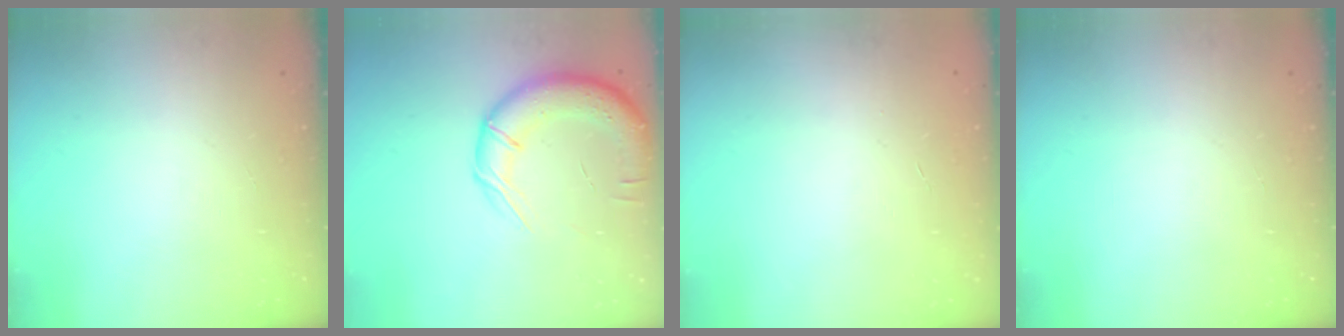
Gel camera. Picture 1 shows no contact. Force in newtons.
{"total": 15.0, "press": 14.6, "slide": 3.5}
{"total": 0.0}
{"total": 0.0}